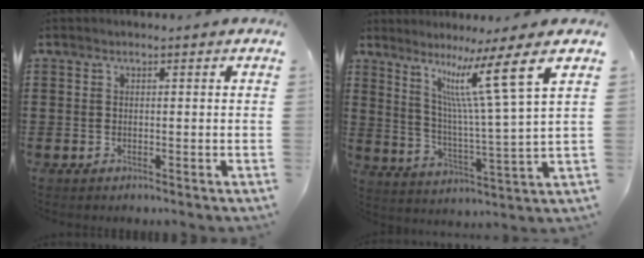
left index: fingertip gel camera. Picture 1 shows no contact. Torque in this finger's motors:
{"motor_torque": [2.14, 0.00, 0.41, 0.21]}